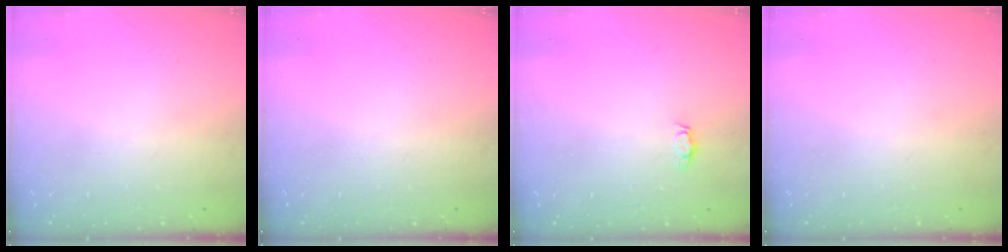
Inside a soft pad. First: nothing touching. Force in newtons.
{"total": 0.0}
{"total": 2.9, "press": 2.9, "slide": 0.4}
{"total": 0.0}